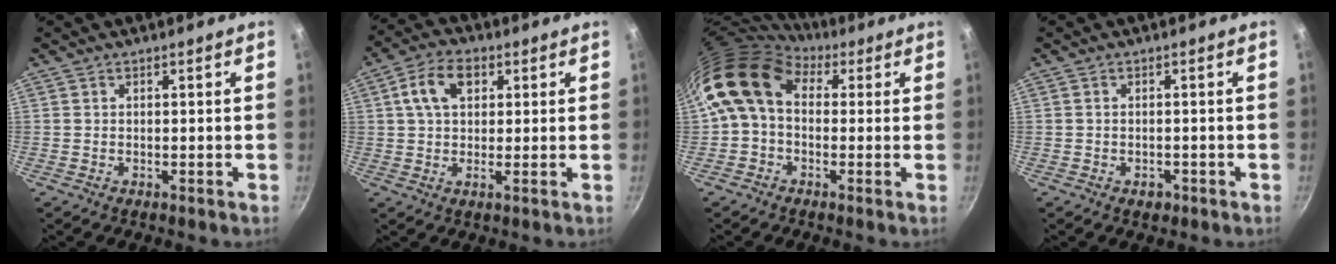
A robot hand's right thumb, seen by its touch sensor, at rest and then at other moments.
{"total": 8.5, "force": [2.6, 5.1, 6.2], "torque": [-0.106, 0.010, 0.034]}
{"total": 11.6, "force": [2.3, 8.5, 7.5], "torque": [-0.121, 0.018, 0.017]}
{"total": 1.9, "force": [-0.9, 1.3, 1.1], "torque": [-0.013, 0.007, -0.008]}